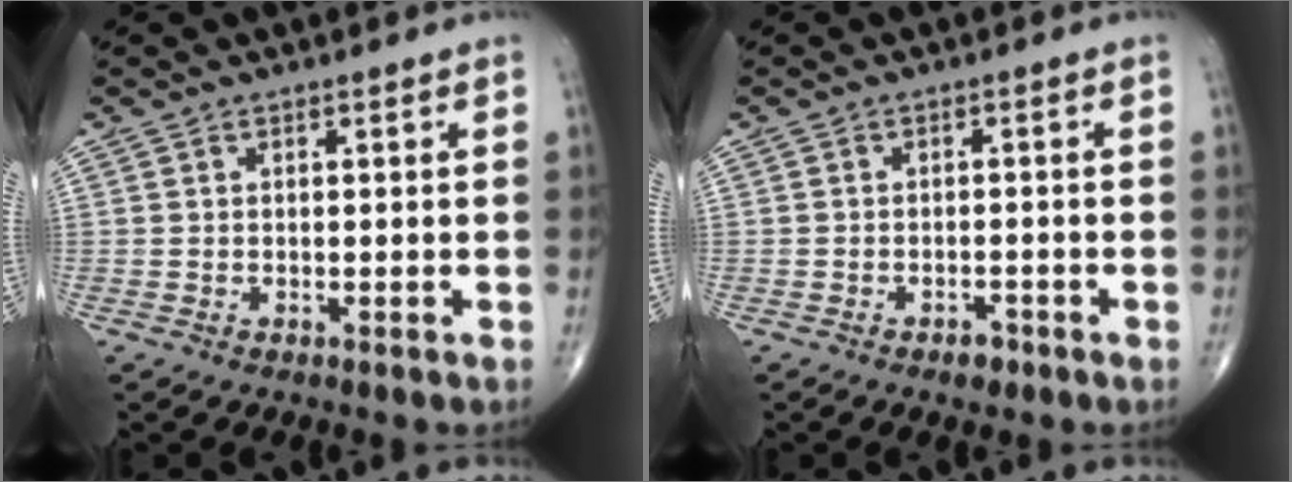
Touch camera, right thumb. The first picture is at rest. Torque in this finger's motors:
{"motor_torque": [0.94, 0.02, 0.20, -0.07, 0.01]}